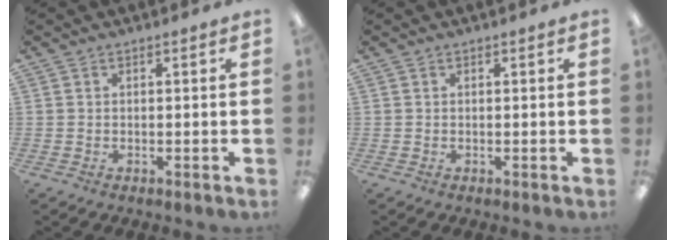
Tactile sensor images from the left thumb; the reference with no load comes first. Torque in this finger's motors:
{"motor_torque": [-0.18, 0.18, 0.00, 0.00, 0.00]}